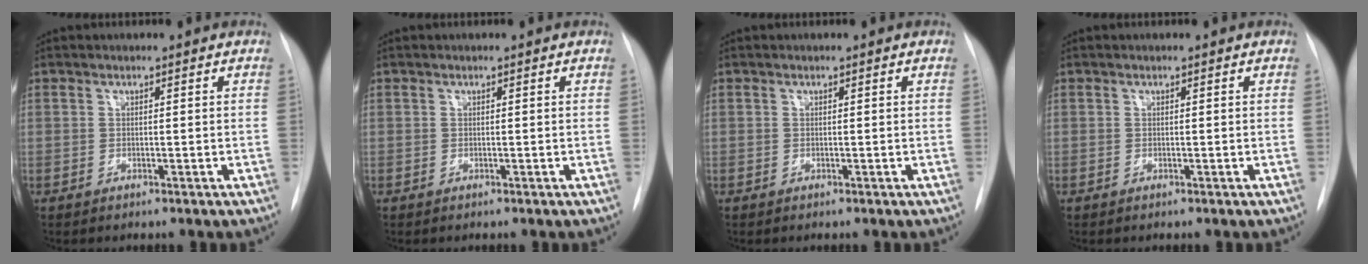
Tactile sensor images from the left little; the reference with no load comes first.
{"total": 0.0}
{"total": 0.0}
{"total": 0.0}